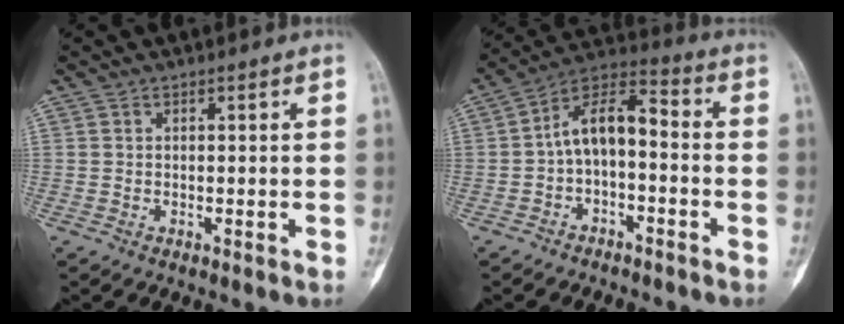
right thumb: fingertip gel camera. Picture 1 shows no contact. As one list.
[{"total": 9.9, "force": [-1.6, 5.3, 8.2], "torque": [-0.132, 0.053, -0.041]}]